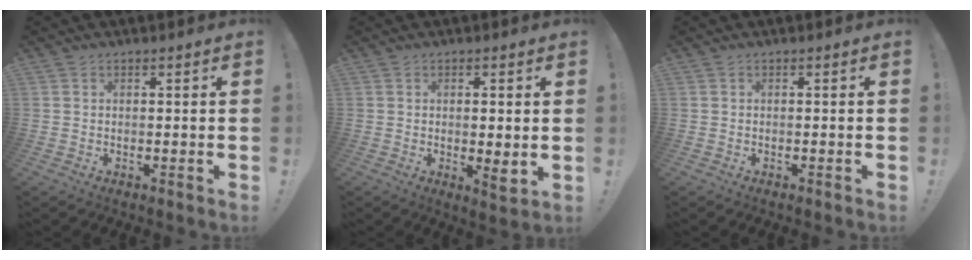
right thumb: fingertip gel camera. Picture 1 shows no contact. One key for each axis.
{"total": 3.9, "fx": -0.1, "fy": 1.1, "fz": 3.7, "tx": -0.045, "ty": -0.008, "tz": -0.001}
{"total": 0.6, "fx": -0.5, "fy": -0.3, "fz": 0.0, "tx": -0.001, "ty": -0.003, "tz": -0.009}